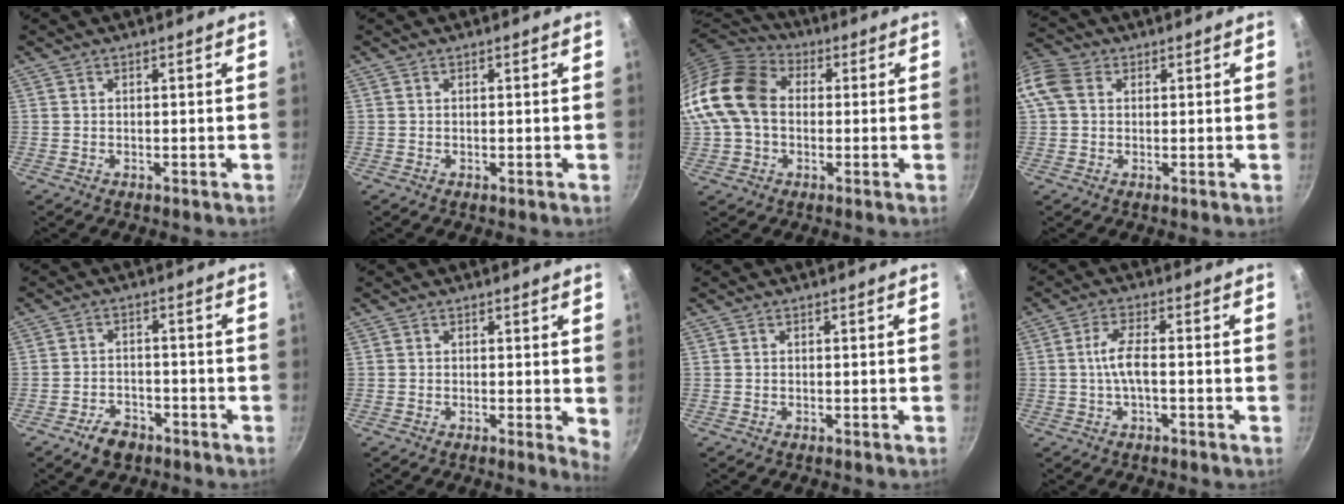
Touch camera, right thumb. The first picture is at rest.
{"total": 0.0}
{"total": 18.3, "force": [0.9, 13.5, 12.3], "torque": [-0.234, 0.039, 0.004]}
{"total": 9.5, "force": [2.2, 7.4, 5.6], "torque": [-0.122, 0.020, 0.028]}
{"total": 5.4, "force": [-3.6, 3.2, 2.3], "torque": [-0.032, 0.029, -0.057]}
{"total": 3.0, "force": [0.4, 1.1, 2.7], "torque": [-0.028, -0.005, 0.003]}
{"total": 0.0}
{"total": 5.0, "force": [-0.7, 1.5, 4.7], "torque": [-0.103, 0.015, -0.019]}